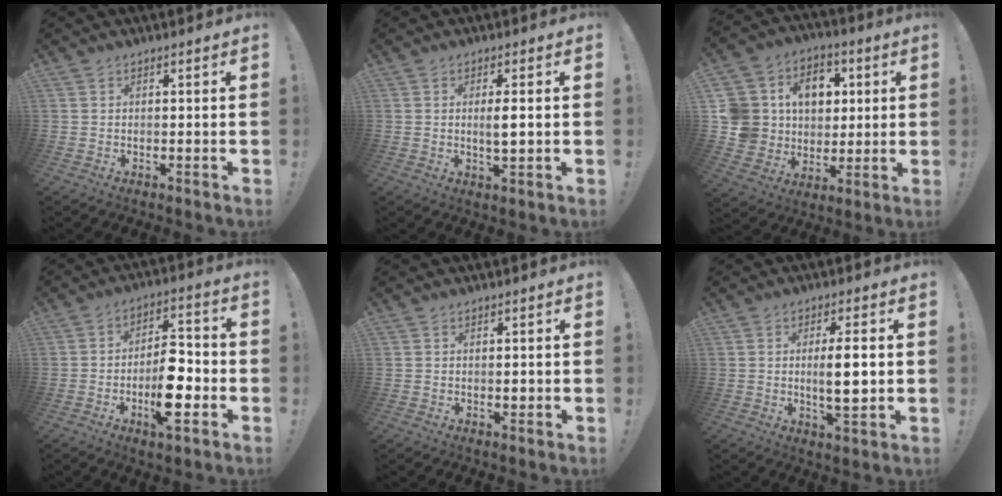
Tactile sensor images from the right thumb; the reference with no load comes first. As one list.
[{"total": 3.7, "force": [0.1, 0.9, 3.6], "torque": [-0.052, -0.008, -0.001]}, {"total": 14.6, "force": [2.9, 13.4, 5.0], "torque": [-0.089, -0.006, 0.091]}, {"total": 13.5, "force": [-4.4, 5.4, 11.6], "torque": [-0.188, 0.013, -0.078]}, {"total": 1.0, "force": [-0.3, 0.9, 0.4], "torque": [0.000, 0.000, -0.006]}, {"total": 7.9, "force": [0.0, 1.8, 7.7], "torque": [-0.120, -0.008, -0.006]}]